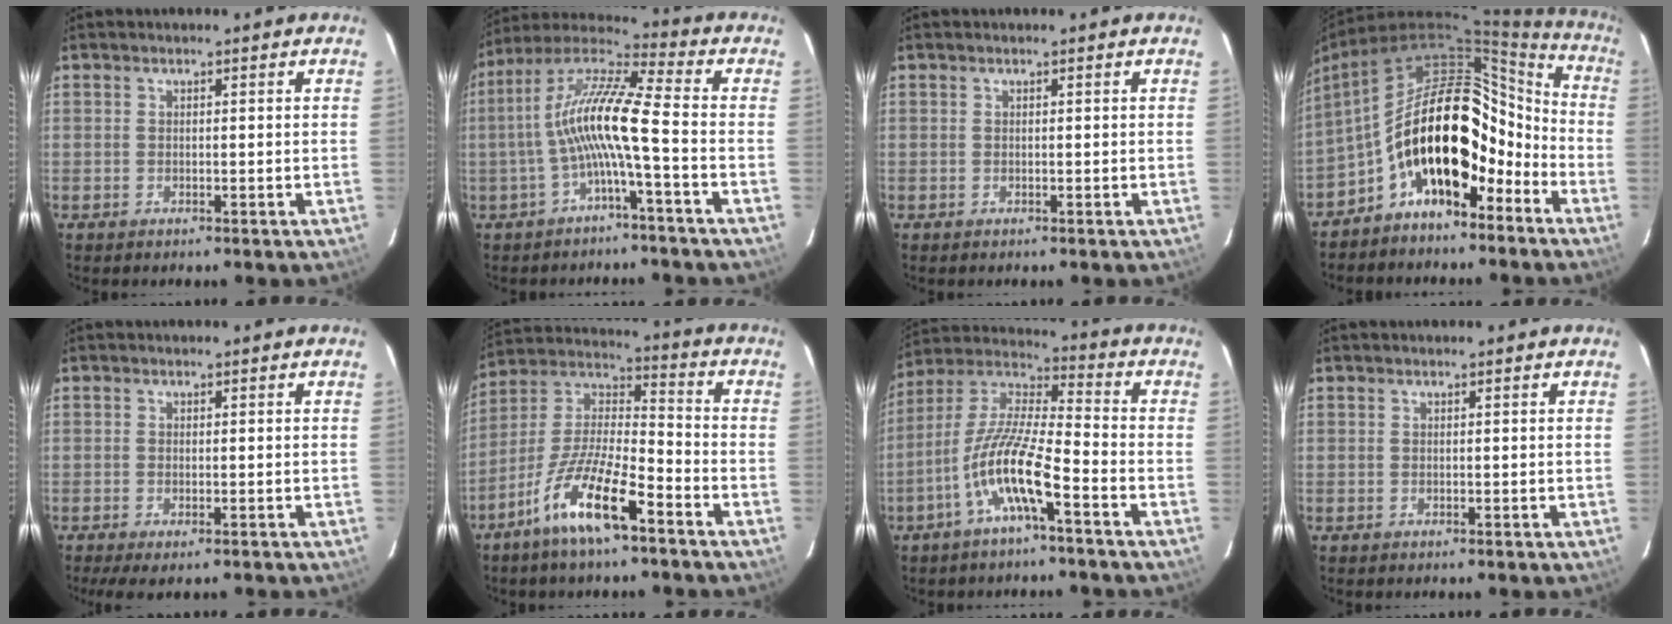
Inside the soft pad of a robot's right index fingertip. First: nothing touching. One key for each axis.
{"total": 11.8, "fx": -3.0, "fy": 0.6, "fz": 11.4, "tx": -0.231, "ty": 0.017, "tz": -0.061}
{"total": 0.0}
{"total": 20.6, "fx": -9.0, "fy": 10.2, "fz": 15.5, "tx": -0.253, "ty": 0.026, "tz": -0.155}
{"total": 3.9, "fx": -2.7, "fy": 0.7, "fz": 2.8, "tx": -0.060, "ty": -0.014, "tz": -0.043}
{"total": 14.8, "fx": -9.1, "fy": 3.5, "fz": 11.2, "tx": -0.225, "ty": -0.009, "tz": -0.176}
{"total": 12.3, "fx": -5.9, "fy": 1.8, "fz": 10.7, "tx": -0.216, "ty": 0.002, "tz": -0.118}
{"total": 0.0}